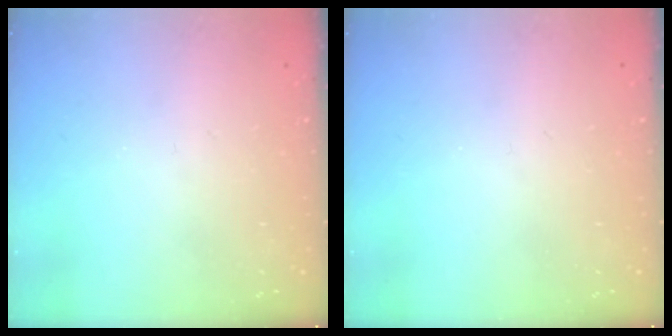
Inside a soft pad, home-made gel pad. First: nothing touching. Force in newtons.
{"total": 0.0}